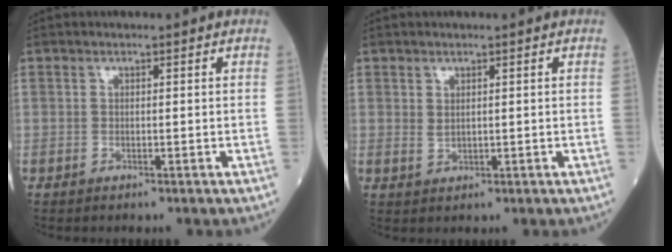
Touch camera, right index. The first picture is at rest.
{"total": 1.4, "force": [0.6, 0.8, 1.0], "torque": [-0.017, -0.002, 0.018]}